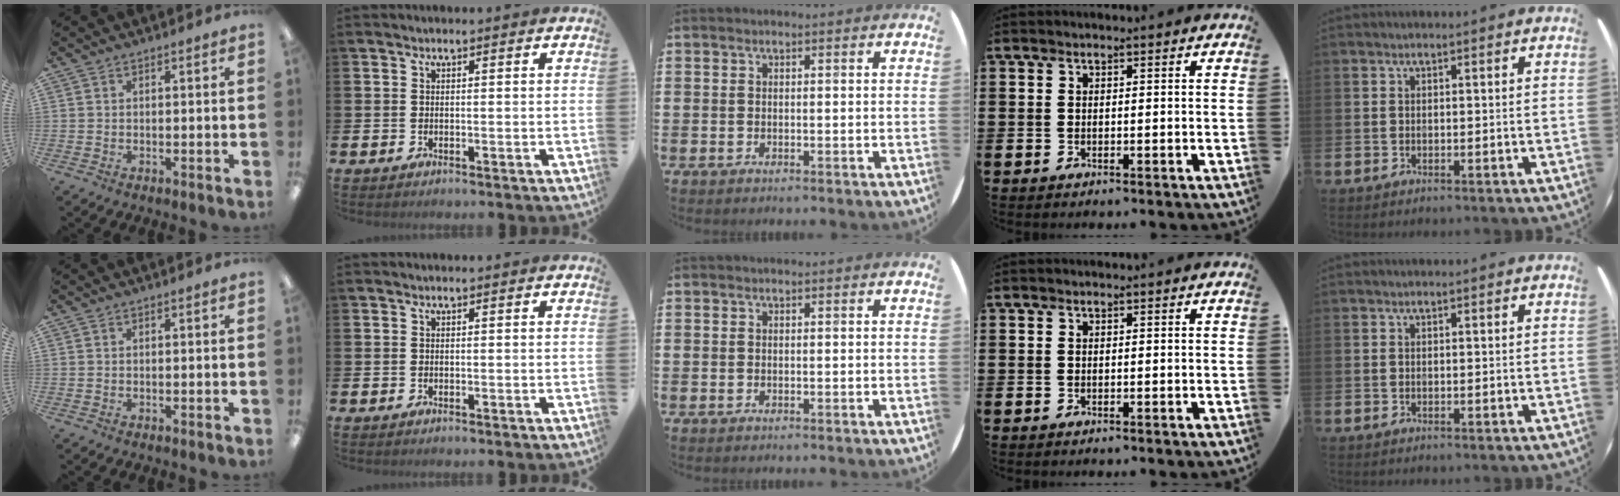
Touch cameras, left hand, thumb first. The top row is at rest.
{}